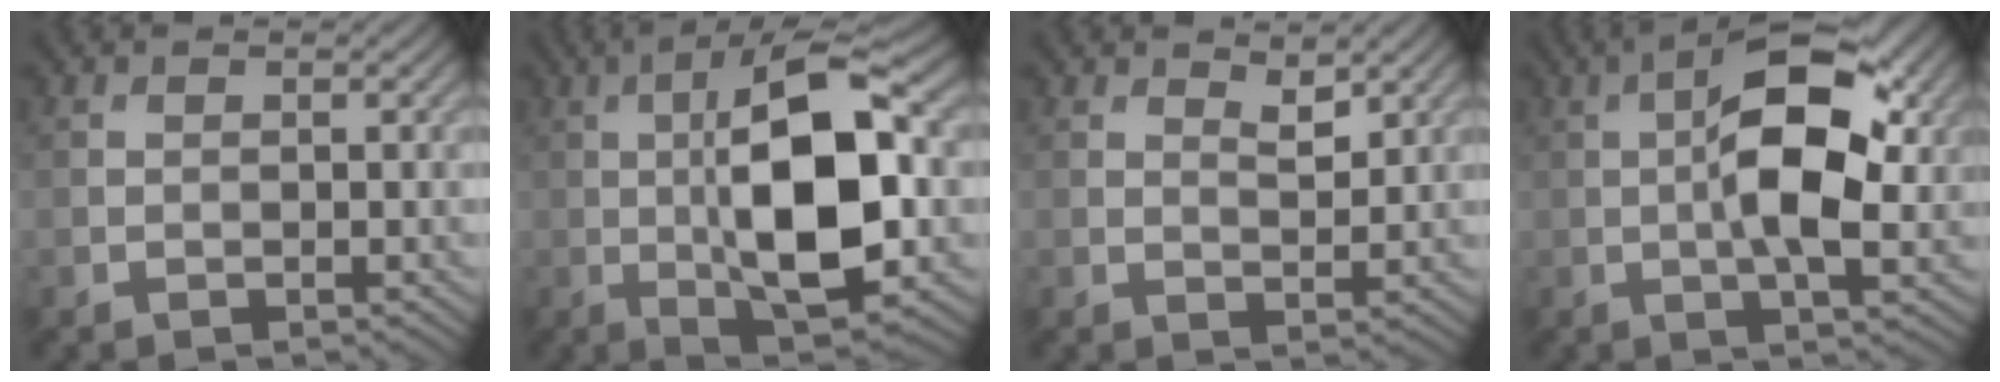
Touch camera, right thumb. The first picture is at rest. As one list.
[{"total": 15.0, "force": [-0.3, 5.2, 14.0], "torque": [-0.235, 0.012, -0.009]}, {"total": 2.4, "force": [1.8, 0.7, 1.4], "torque": [-0.025, -0.007, 0.034]}, {"total": 10.6, "force": [0.7, 4.0, 9.8], "torque": [-0.169, 0.007, 0.008]}]